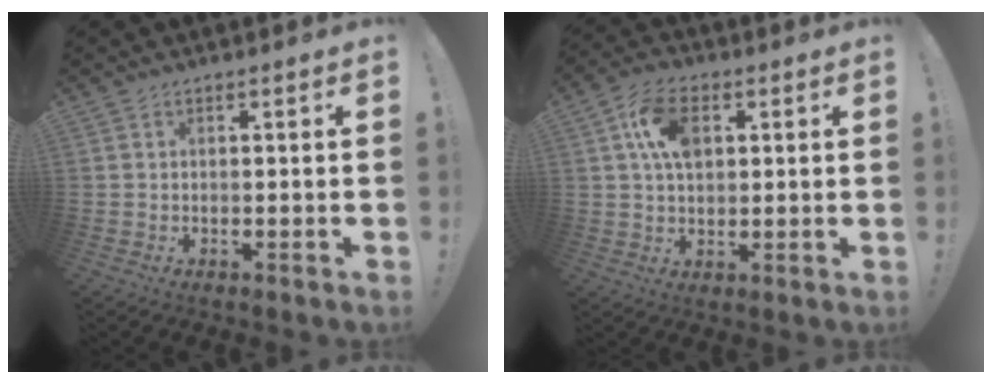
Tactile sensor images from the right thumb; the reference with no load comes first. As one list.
[{"total": 11.0, "force": [3.2, 7.0, 7.8], "torque": [-0.143, 0.010, 0.061]}]